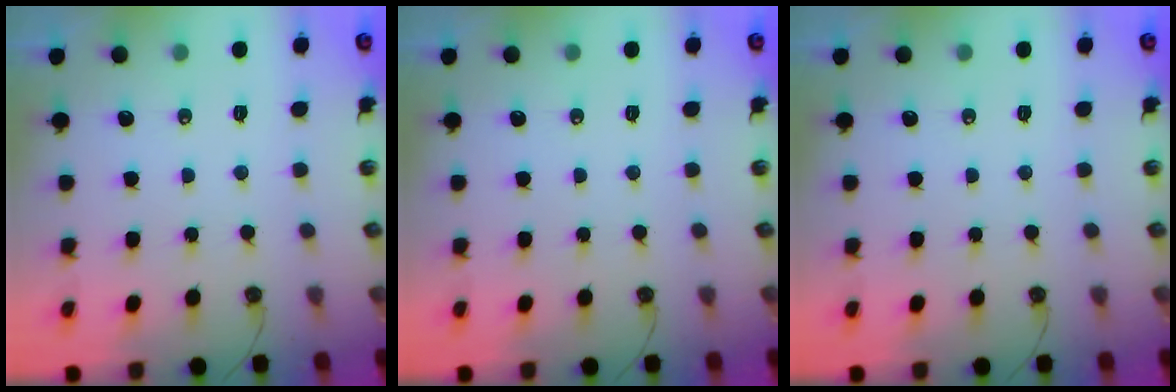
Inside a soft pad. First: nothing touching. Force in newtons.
{"total": 0.0}
{"total": 0.0}